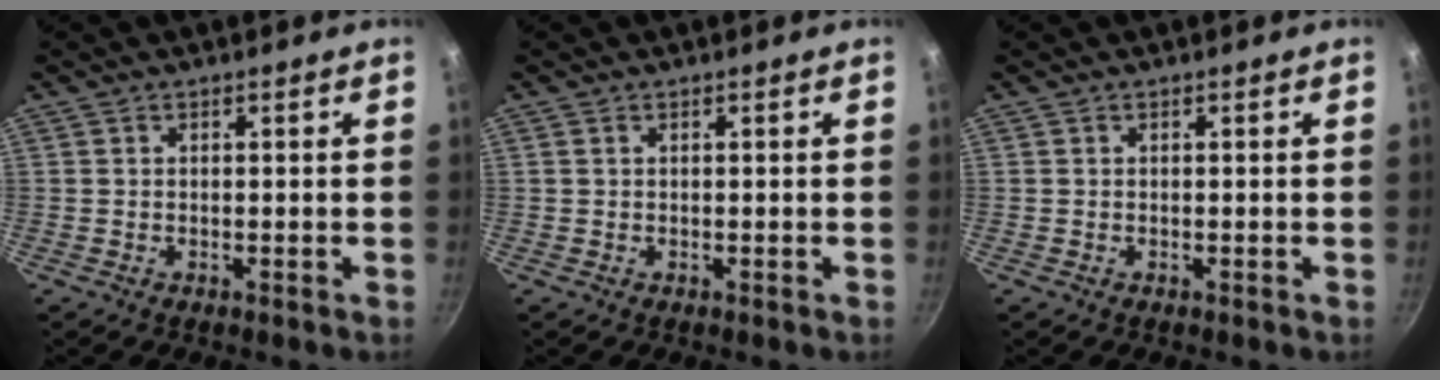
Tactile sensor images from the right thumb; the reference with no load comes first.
{"total": 0.0}
{"total": 0.0}